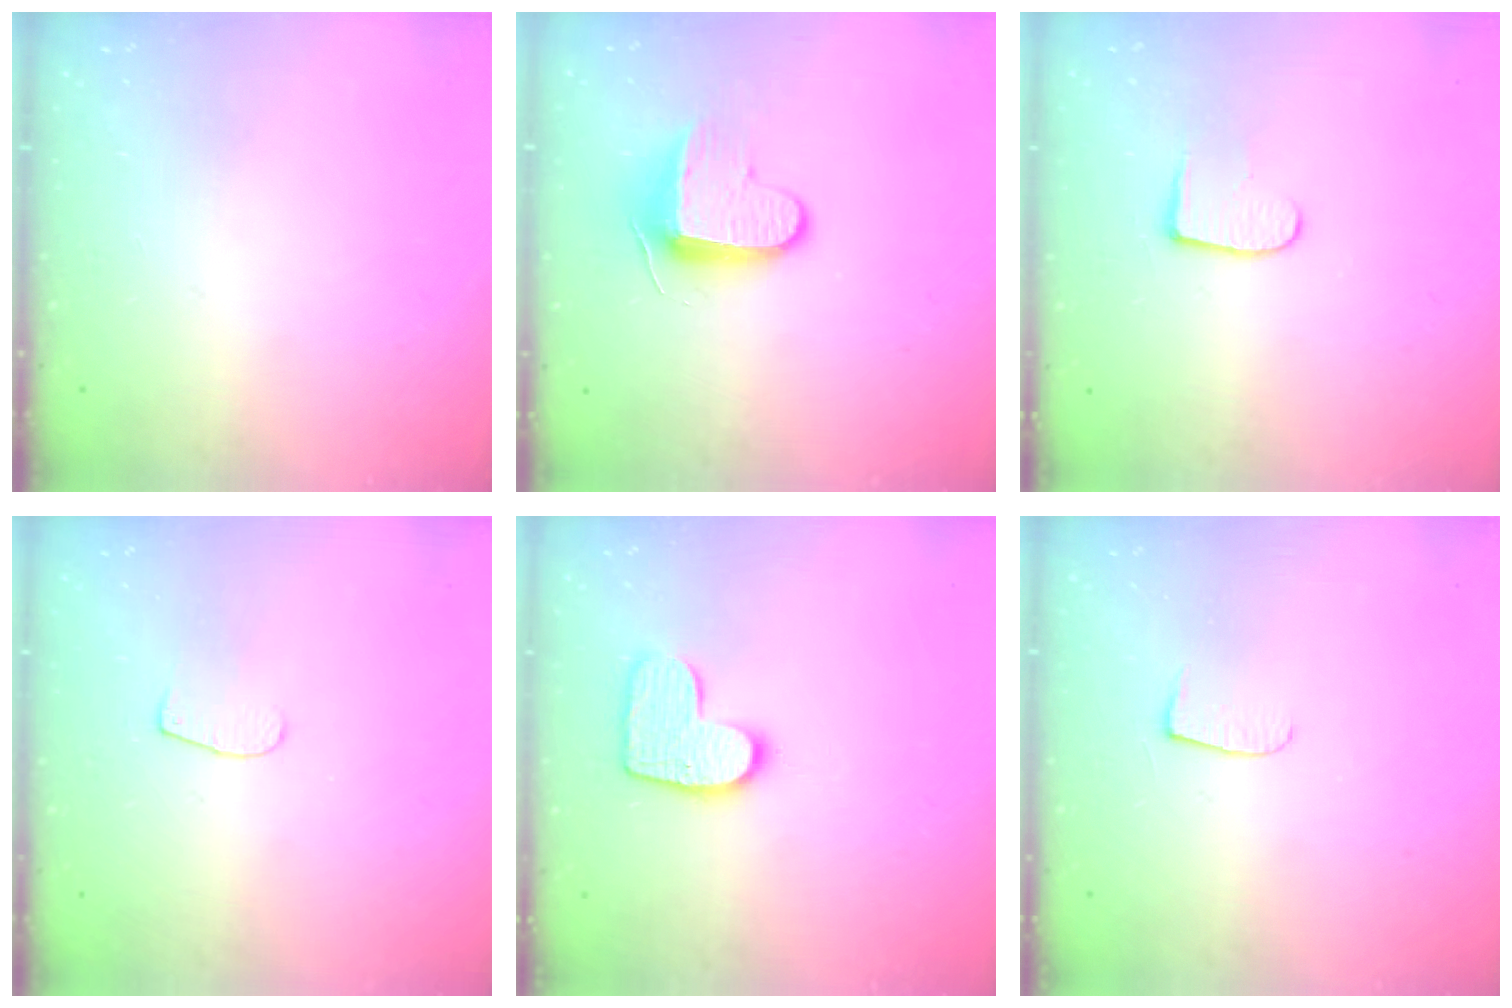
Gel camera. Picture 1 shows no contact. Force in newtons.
{"total": 8.9, "press": 8.9, "slide": 0.8}
{"total": 6.6, "press": 6.6, "slide": 0.6}
{"total": 4.8, "press": 4.8, "slide": 0.4}
{"total": 10.9, "press": 10.9, "slide": 0.6}
{"total": 4.3, "press": 4.2, "slide": 0.5}